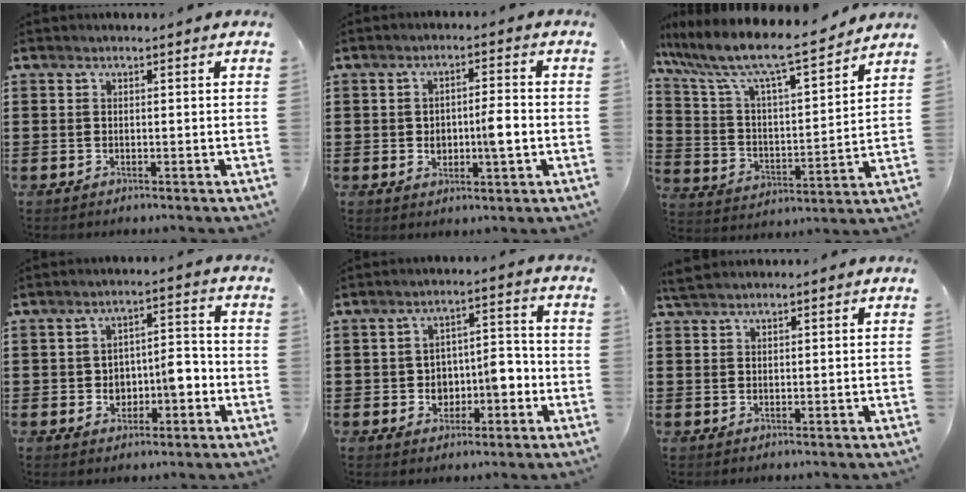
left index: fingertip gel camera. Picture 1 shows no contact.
{"total": 5.0, "force": [-0.6, 1.7, 4.7], "torque": [-0.066, -0.002, -0.015]}
{"total": 9.1, "force": [7.8, 1.0, 4.6], "torque": [-0.123, -0.055, 0.126]}
{"total": 5.5, "force": [-1.5, 3.4, 4.0], "torque": [-0.068, 0.008, -0.032]}
{"total": 5.6, "force": [-1.5, 3.8, 3.8], "torque": [-0.066, 0.007, -0.032]}
{"total": 2.3, "force": [2.0, 0.5, 1.0], "torque": [-0.023, 0.004, 0.038]}